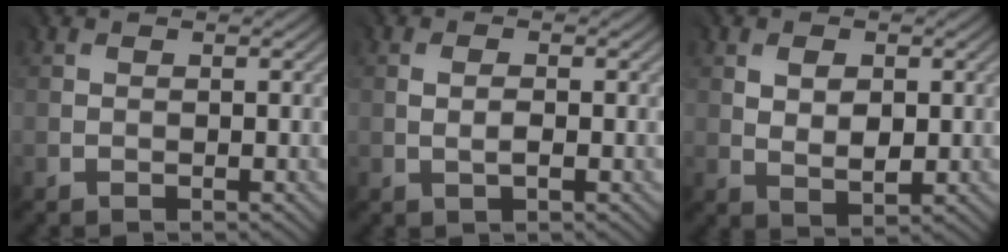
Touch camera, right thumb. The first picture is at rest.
{"total": 0.8, "force": [-0.2, 0.1, 0.7], "torque": [-0.017, -0.001, -0.003]}
{"total": 3.7, "force": [1.1, 2.2, 2.7], "torque": [-0.048, -0.004, 0.023]}